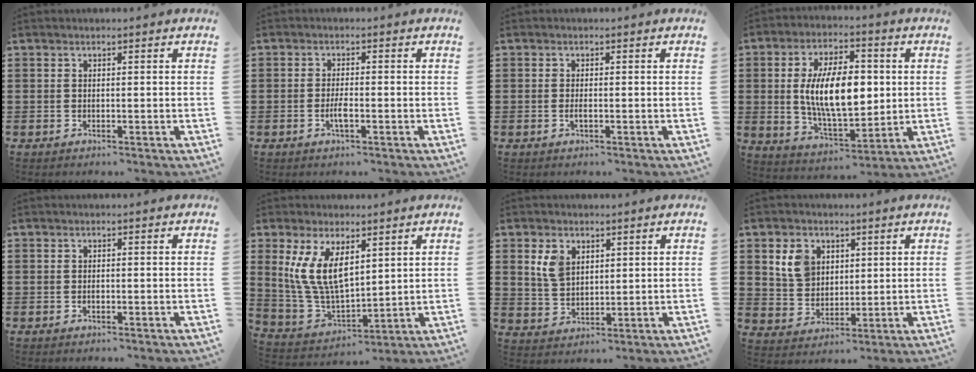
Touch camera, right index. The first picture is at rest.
{"total": 2.7, "force": [-1.0, 0.6, 2.4], "torque": [-0.051, 0.000, -0.019]}
{"total": 1.0, "force": [-0.3, 0.2, 0.9], "torque": [-0.017, -0.003, -0.005]}
{"total": 12.5, "force": [1.1, 6.1, 10.8], "torque": [-0.204, 0.005, 0.015]}
{"total": 0.5, "force": [-0.2, 0.3, 0.4], "torque": [-0.010, -0.002, -0.003]}
{"total": 9.4, "force": [3.9, 4.6, 7.2], "torque": [-0.172, -0.007, 0.070]}
{"total": 5.0, "force": [2.3, 3.3, 2.9], "torque": [-0.068, 0.011, 0.044]}
{"total": 6.2, "force": [2.6, 5.0, 2.6], "torque": [-0.066, 0.014, 0.047]}